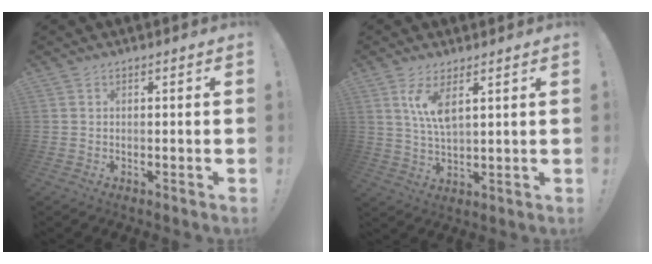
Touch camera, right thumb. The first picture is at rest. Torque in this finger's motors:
{"motor_torque": [0.02, 0.07, 0.32, 0.32, 0.02]}